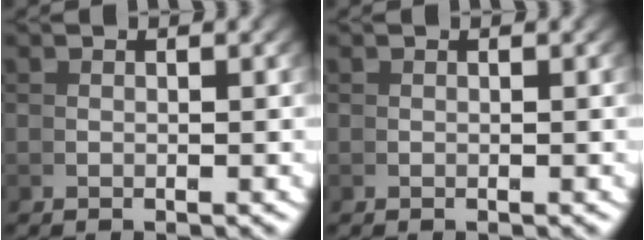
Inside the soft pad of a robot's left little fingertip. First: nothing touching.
{"total": 0.0}